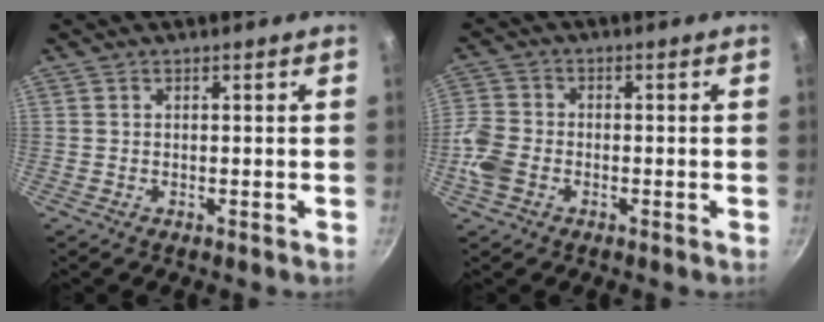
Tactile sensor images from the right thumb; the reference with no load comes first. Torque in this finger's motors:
{"motor_torque": [0.36, 1.45, 0.78, -0.12, 0.08]}